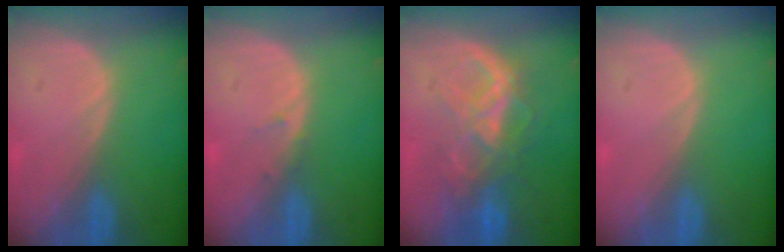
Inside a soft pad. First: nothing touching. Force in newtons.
{"total": 0.9, "press": 0.6, "slide": 0.6}
{"total": 7.7, "press": 7.4, "slide": 2.0}
{"total": 0.0}